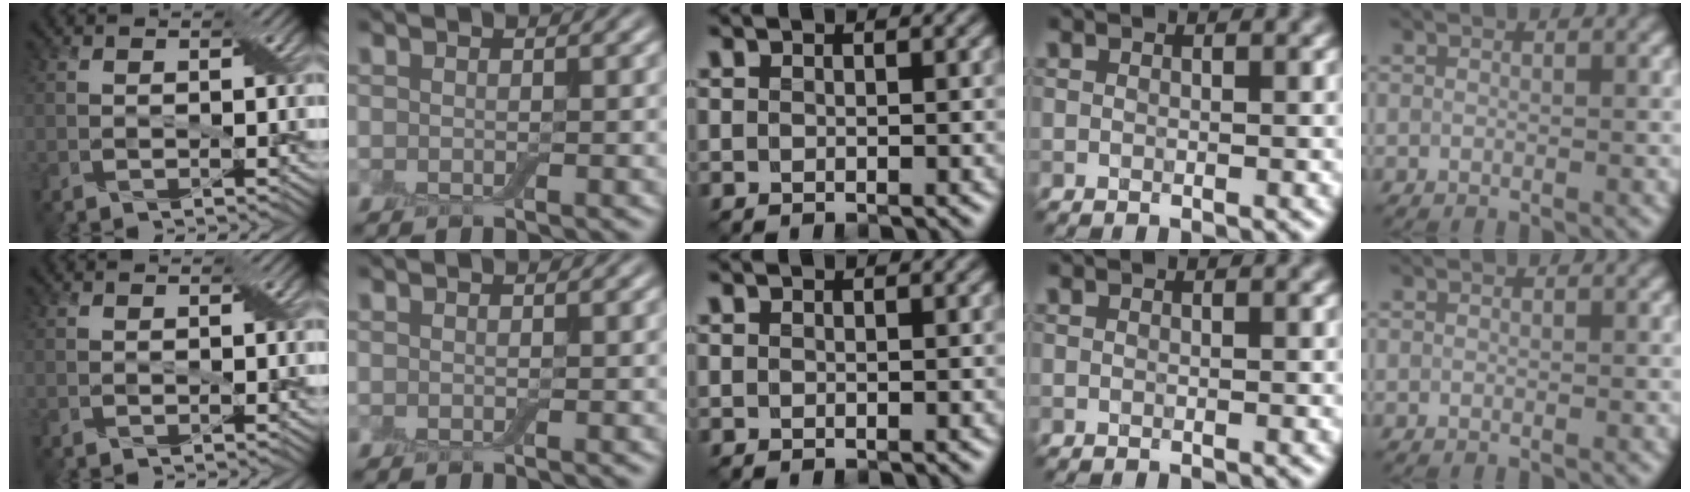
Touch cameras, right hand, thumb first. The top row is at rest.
{}